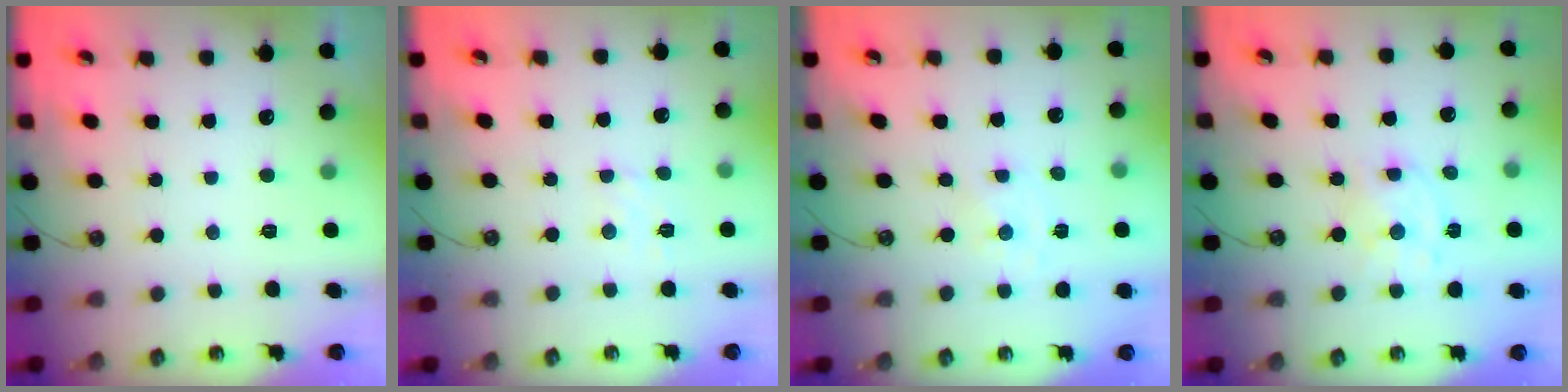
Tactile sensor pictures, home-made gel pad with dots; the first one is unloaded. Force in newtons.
{"total": 6.0, "press": 6.0, "slide": 0.6}
{"total": 0.0}
{"total": 5.7, "press": 5.7, "slide": 0.4}